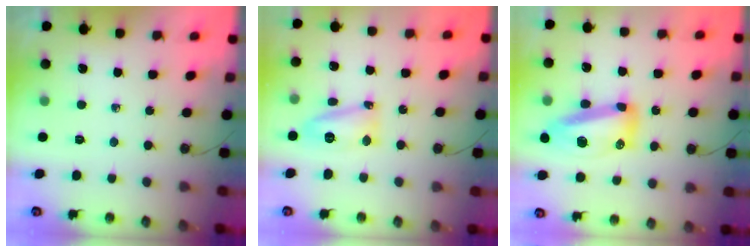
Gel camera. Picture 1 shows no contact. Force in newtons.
{"total": 11.4, "press": 10.7, "slide": 4.0}
{"total": 14.3, "press": 14.1, "slide": 2.2}